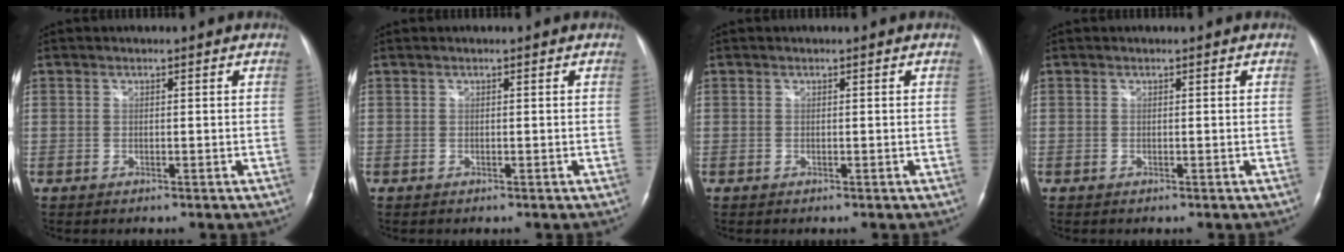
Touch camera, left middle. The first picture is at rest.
{"total": 0.0}
{"total": 0.0}
{"total": 0.0}